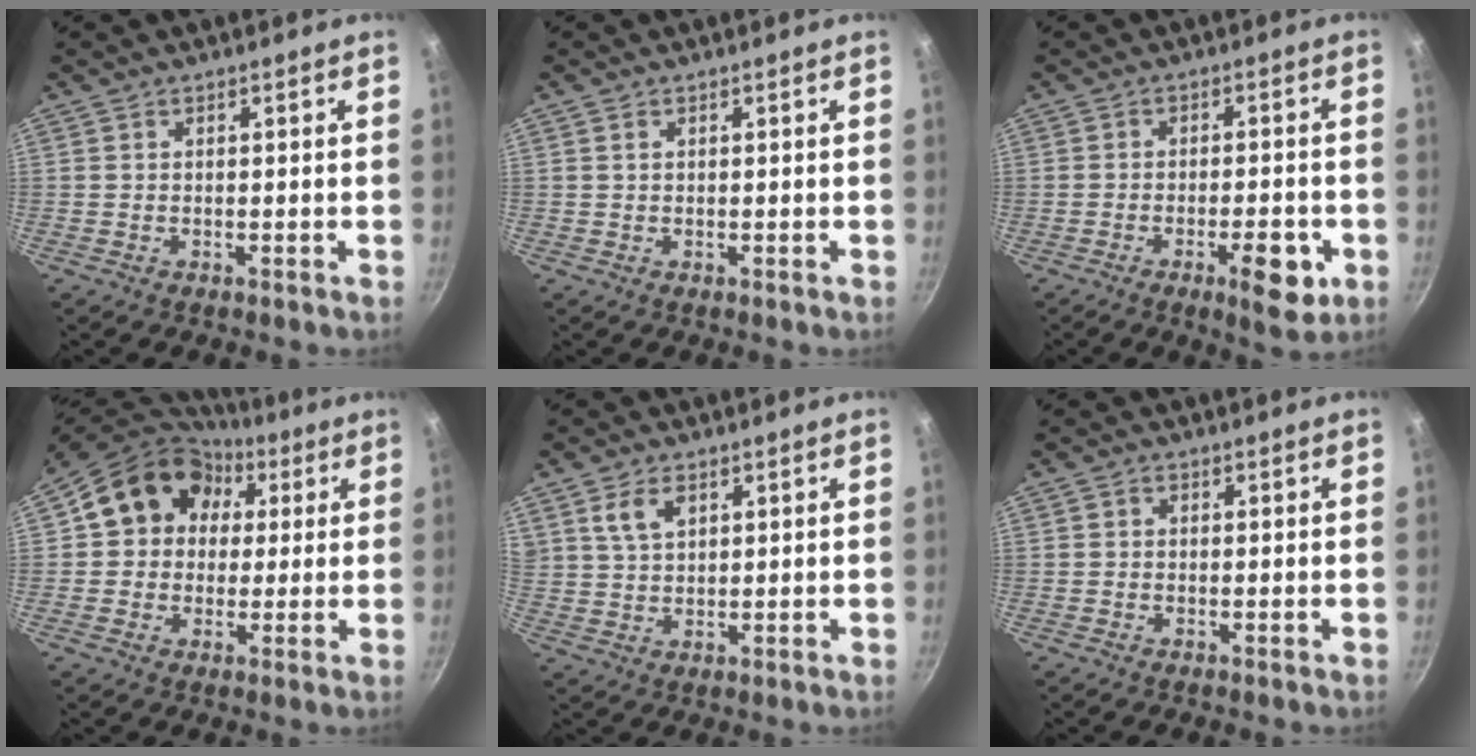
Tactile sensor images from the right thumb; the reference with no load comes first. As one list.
[{"total": 0.7, "force": [0.4, 0.4, 0.5], "torque": [-0.009, 0.001, 0.006]}, {"total": 8.3, "force": [-3.2, 2.8, 7.1], "torque": [-0.084, 0.012, -0.040]}, {"total": 15.2, "force": [3.5, 13.0, 7.1], "torque": [-0.088, 0.029, 0.038]}, {"total": 5.4, "force": [2.6, 3.1, 3.5], "torque": [-0.054, -0.003, 0.053]}, {"total": 0.8, "force": [0.0, 0.7, 0.4], "torque": [-0.005, 0.004, -0.002]}]